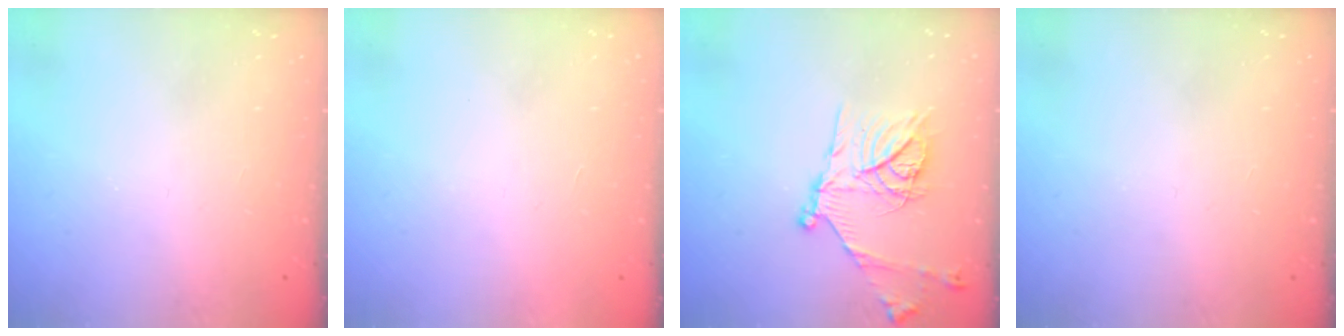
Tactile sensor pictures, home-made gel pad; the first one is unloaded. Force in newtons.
{"total": 1.5, "press": 1.5, "slide": 0.1}
{"total": 18.1, "press": 18.0, "slide": 1.7}
{"total": 0.0}